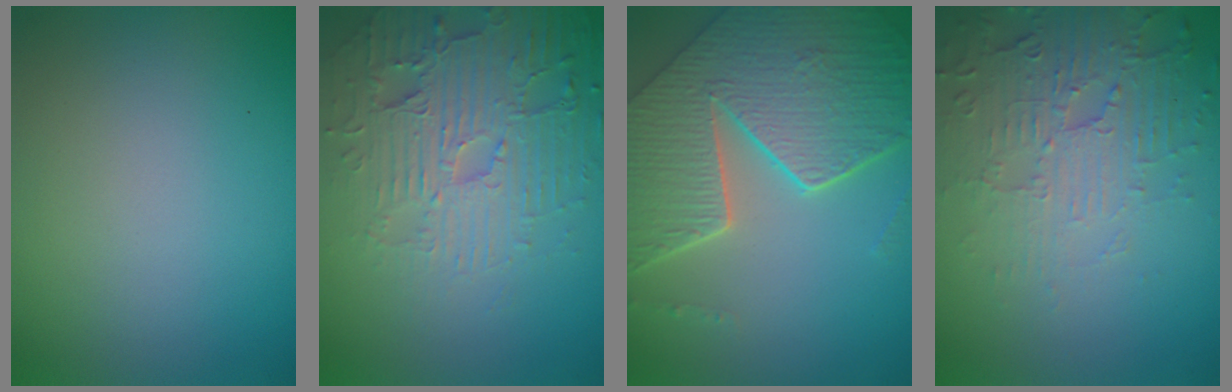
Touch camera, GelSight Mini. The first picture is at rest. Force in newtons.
{"total": 5.4, "press": 4.7, "slide": 2.7}
{"total": 8.5, "press": 6.0, "slide": 6.1}
{"total": 5.9, "press": 3.8, "slide": 4.5}